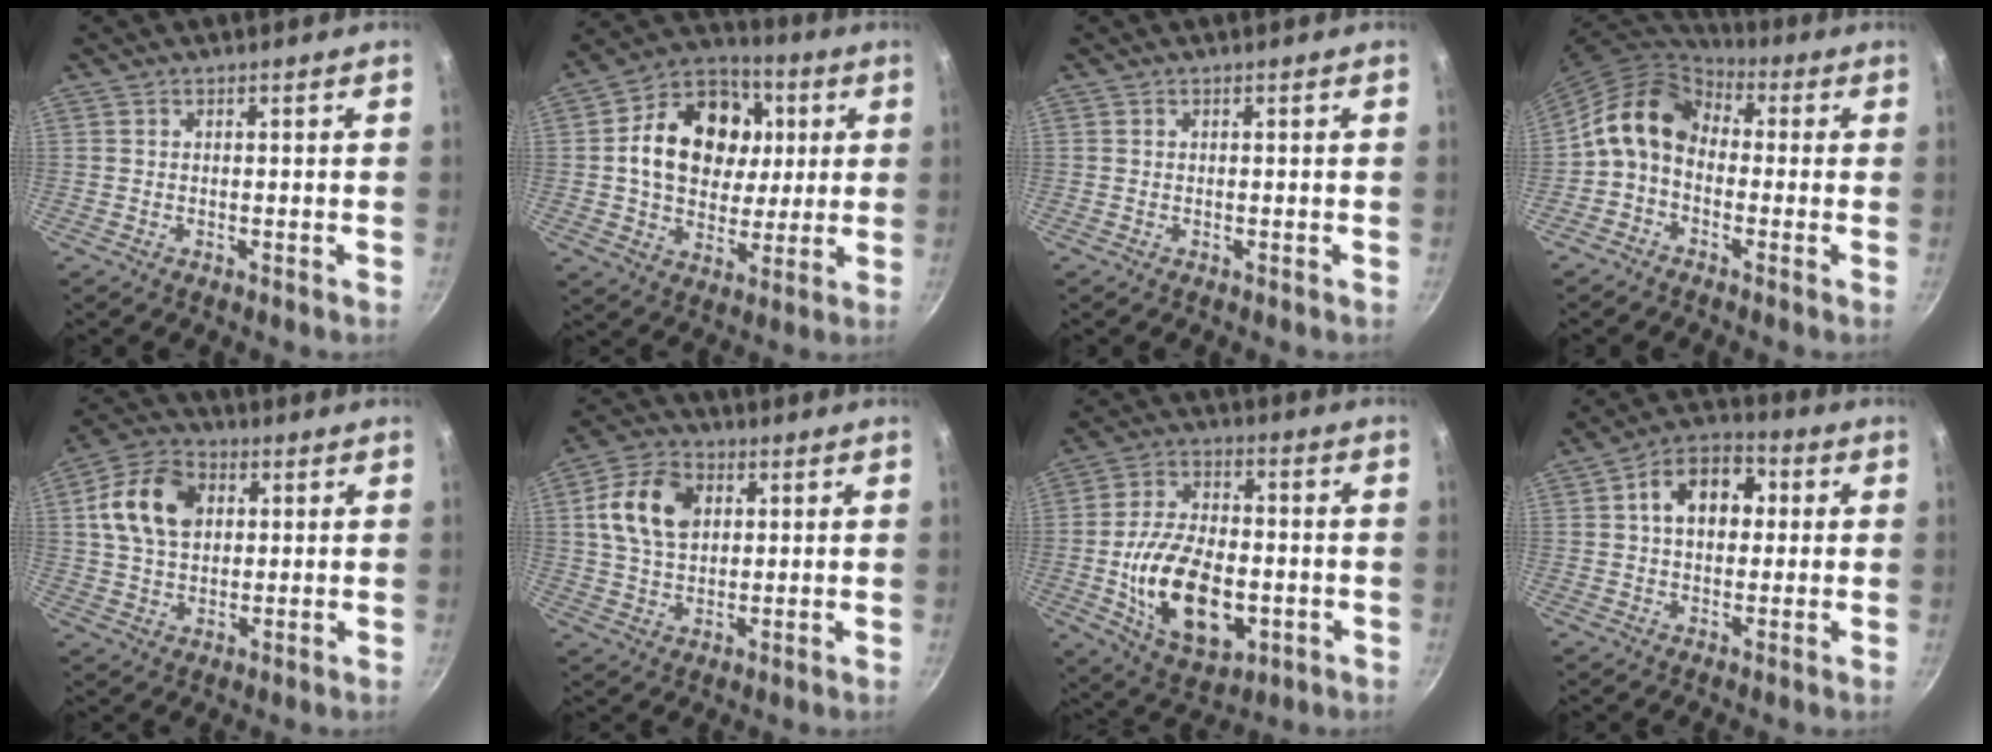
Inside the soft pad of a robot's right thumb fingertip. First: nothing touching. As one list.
[{"total": 19.6, "force": [3.5, 15.2, 11.8], "torque": [-0.170, 0.016, 0.051]}, {"total": 0.0}, {"total": 11.7, "force": [-0.3, 8.7, 7.8], "torque": [-0.128, 0.042, -0.028]}, {"total": 12.9, "force": [3.1, 9.2, 8.5], "torque": [-0.135, 0.007, 0.045]}, {"total": 11.9, "force": [3.0, 8.3, 7.9], "torque": [-0.129, 0.004, 0.048]}, {"total": 19.1, "force": [-3.6, 11.2, 15.0], "torque": [-0.249, 0.014, -0.050]}, {"total": 11.4, "force": [2.1, 7.9, 7.9], "torque": [-0.084, 0.022, 0.017]}]